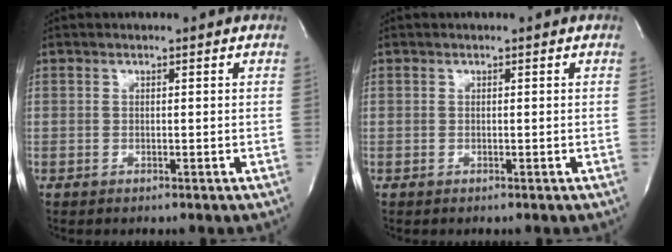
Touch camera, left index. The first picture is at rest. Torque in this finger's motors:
{"motor_torque": [-0.03, 0.04, 0.00, 0.00]}